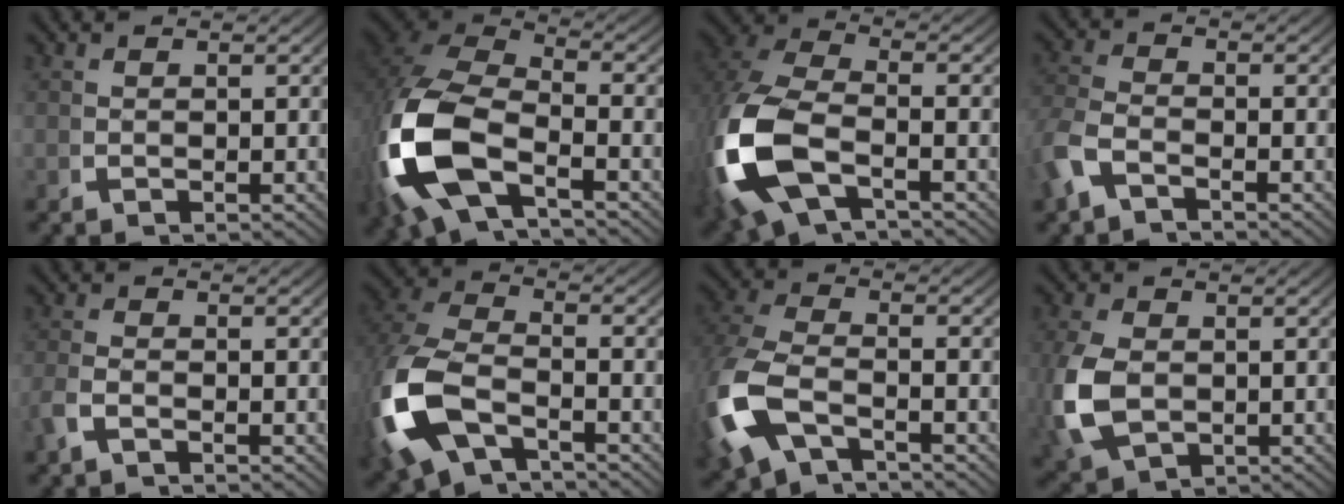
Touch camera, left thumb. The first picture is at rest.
{"total": 15.0, "force": [-1.3, 10.2, 10.9], "torque": [-0.291, -0.030, -0.017]}
{"total": 12.1, "force": [-2.0, 7.9, 8.9], "torque": [-0.248, -0.027, -0.021]}
{"total": 3.6, "force": [-1.4, 2.5, 2.2], "torque": [-0.061, -0.002, -0.032]}
{"total": 1.9, "force": [-1.0, 0.9, 1.3], "torque": [-0.038, 0.001, -0.022]}
{"total": 10.4, "force": [-2.1, 7.2, 7.3], "torque": [-0.199, -0.025, -0.026]}
{"total": 8.2, "force": [-2.0, 5.6, 5.6], "torque": [-0.167, -0.023, -0.022]}
{"total": 7.2, "force": [-1.2, 5.3, 4.8], "torque": [-0.144, -0.030, 0.000]}